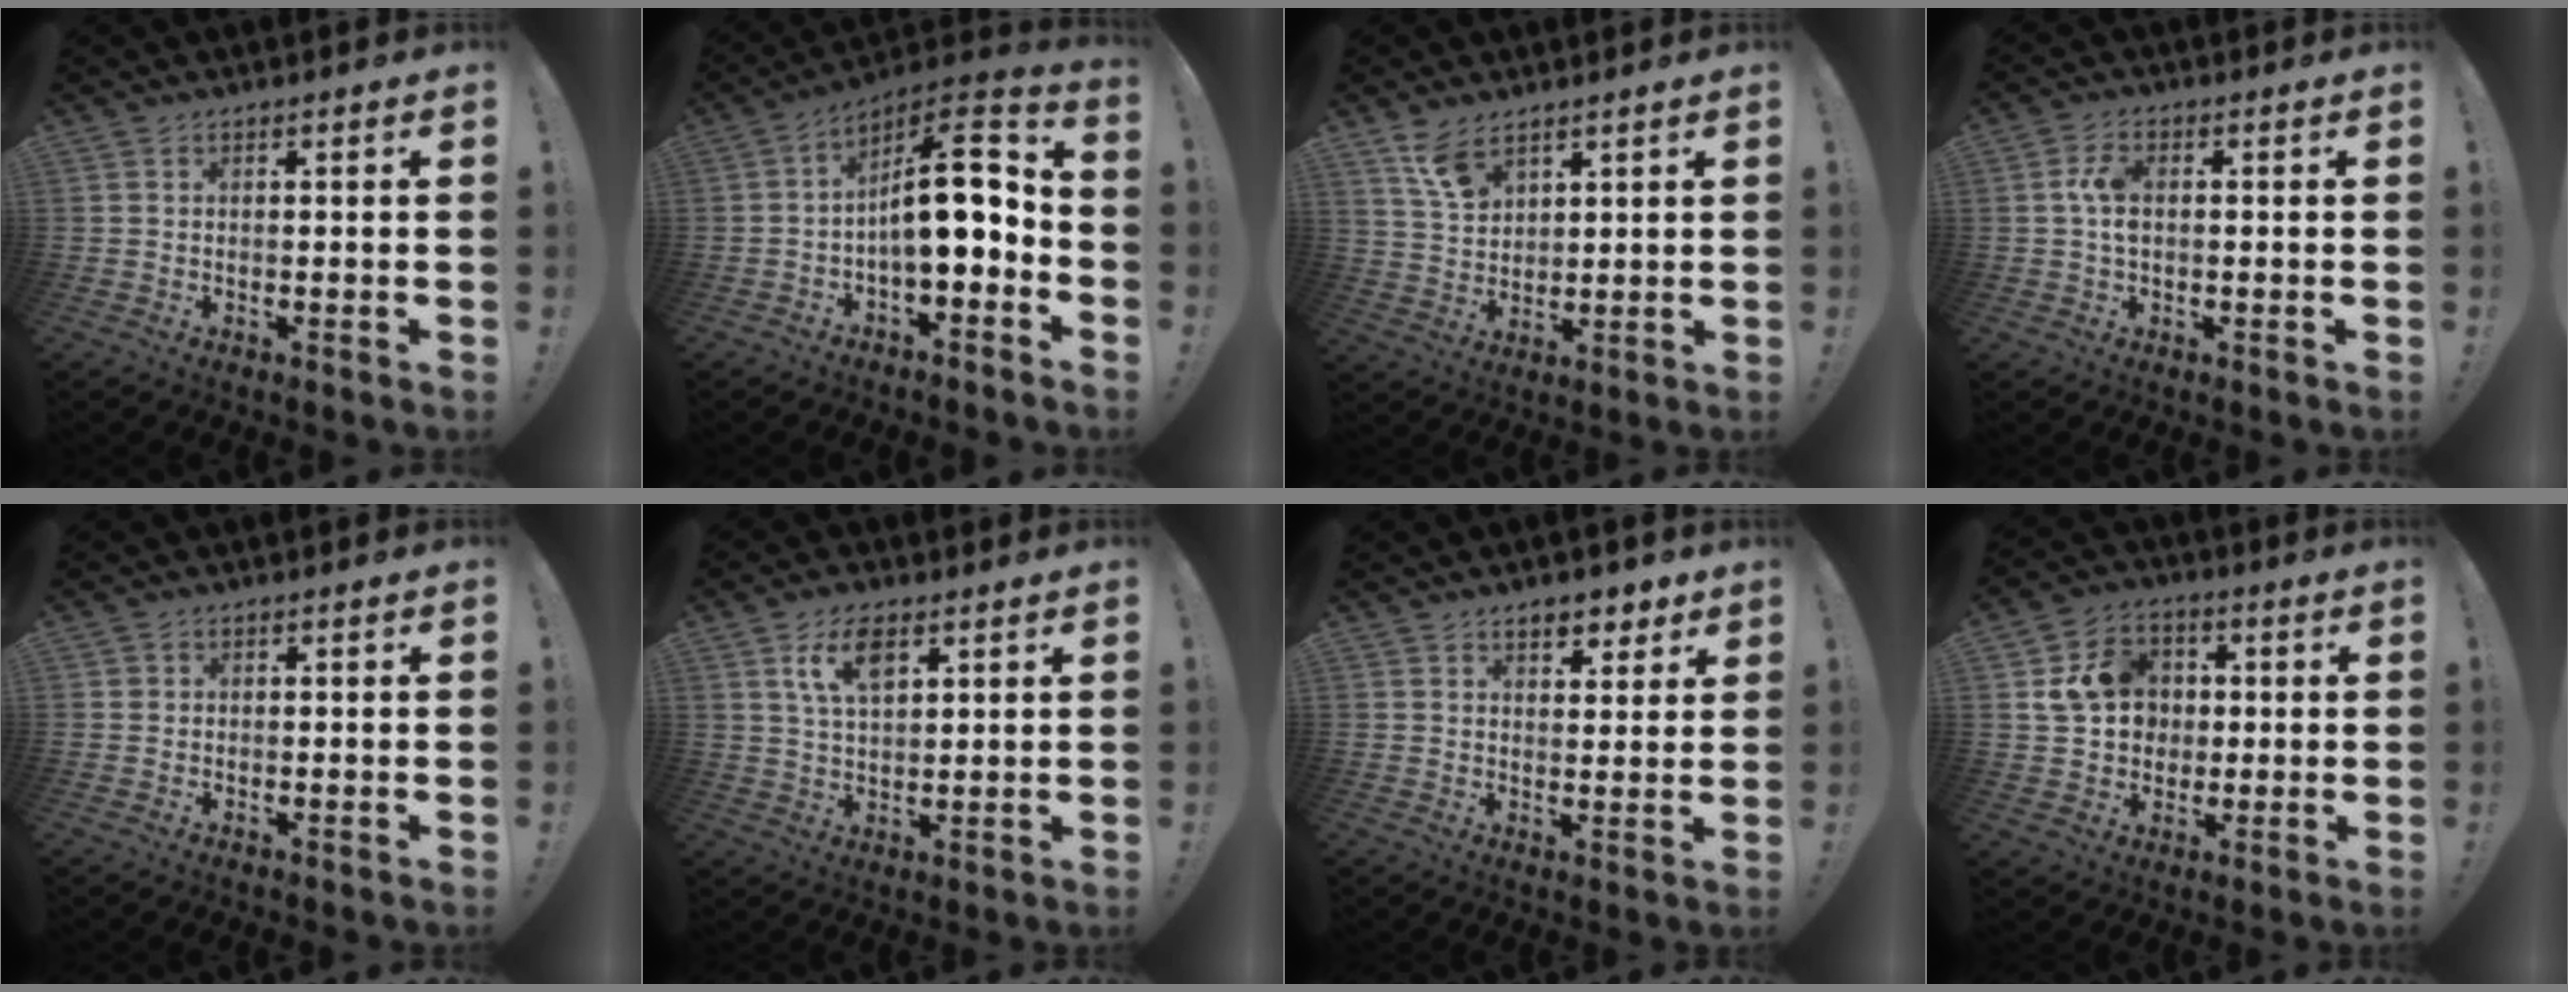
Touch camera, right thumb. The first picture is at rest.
{"total": 15.4, "force": [-0.1, 6.1, 14.2], "torque": [-0.210, -0.005, 0.000]}
{"total": 8.1, "force": [5.7, 4.2, 4.0], "torque": [-0.065, -0.034, 0.108]}
{"total": 5.6, "force": [0.5, 3.3, 4.4], "torque": [-0.091, 0.010, 0.010]}
{"total": 0.7, "force": [0.3, 0.7, 0.0], "torque": [-0.001, 0.000, 0.005]}
{"total": 8.5, "force": [4.2, 4.2, 6.1], "torque": [-0.112, -0.002, 0.075]}
{"total": 6.3, "force": [4.5, 3.6, 2.6], "torque": [-0.023, -0.025, 0.078]}
{"total": 13.2, "force": [2.6, 11.4, 6.1], "torque": [-0.100, 0.005, 0.061]}